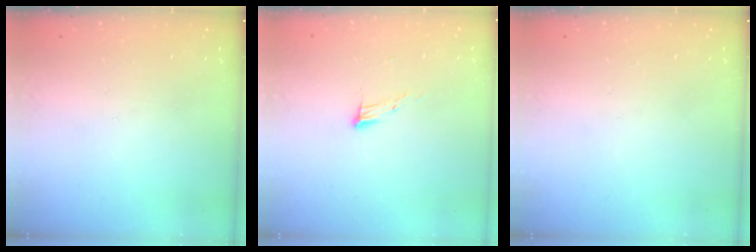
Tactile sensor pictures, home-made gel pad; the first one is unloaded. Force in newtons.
{"total": 7.7, "press": 7.6, "slide": 1.2}
{"total": 0.0}